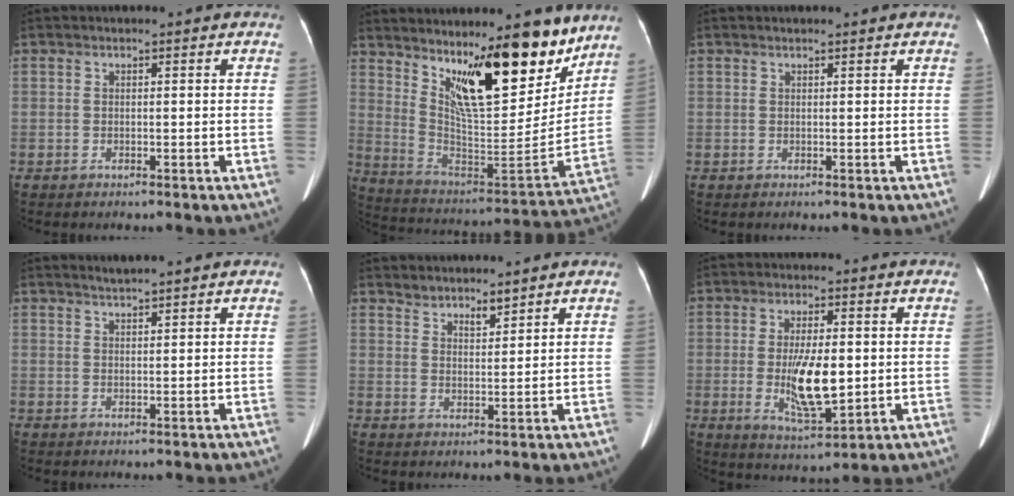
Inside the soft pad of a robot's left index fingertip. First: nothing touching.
{"total": 18.3, "force": [12.5, 4.7, 12.6], "torque": [-0.186, -0.029, 0.214]}
{"total": 0.6, "force": [0.5, 0.0, 0.3], "torque": [-0.006, 0.007, 0.011]}
{"total": 2.3, "force": [2.1, -0.4, 0.9], "torque": [-0.016, 0.011, 0.040]}
{"total": 3.5, "force": [3.3, 0.8, 0.6], "torque": [-0.002, 0.010, 0.057]}
{"total": 9.2, "force": [-0.6, 2.8, 8.7], "torque": [-0.168, -0.015, -0.006]}